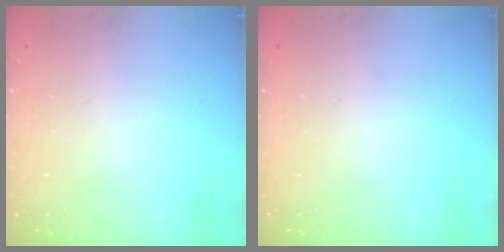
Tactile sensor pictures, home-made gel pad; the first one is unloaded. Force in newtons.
{"total": 0.0}